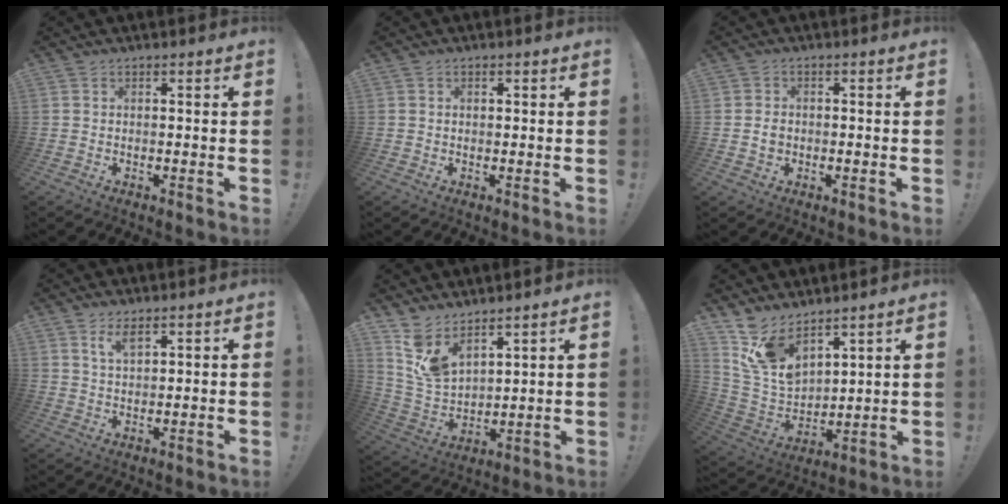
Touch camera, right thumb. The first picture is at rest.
{"total": 0.7, "force": [0.3, 0.5, 0.4], "torque": [-0.003, -0.001, 0.005]}
{"total": 2.1, "force": [-0.4, 1.9, 0.8], "torque": [-0.003, 0.002, -0.009]}
{"total": 4.1, "force": [2.6, 1.4, 2.9], "torque": [-0.046, -0.011, 0.044]}
{"total": 9.6, "force": [8.3, 3.8, 2.9], "torque": [-0.085, -0.062, 0.164]}
{"total": 12.6, "force": [9.8, 6.2, 4.9], "torque": [-0.118, -0.068, 0.194]}